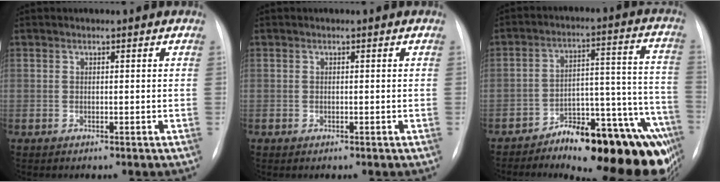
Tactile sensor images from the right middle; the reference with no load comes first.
{"total": 0.0}
{"total": 24.0, "force": [-16.2, 7.5, 16.2], "torque": [-0.110, 0.042, -0.218]}